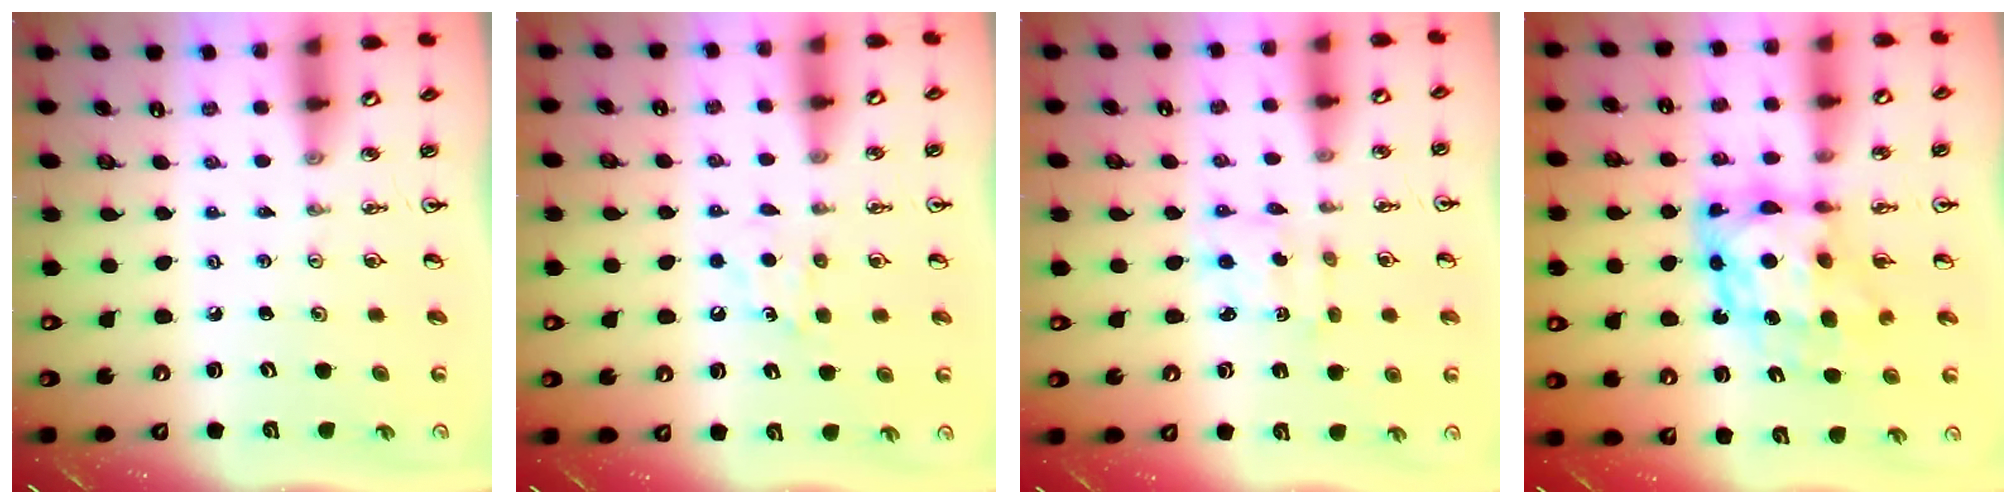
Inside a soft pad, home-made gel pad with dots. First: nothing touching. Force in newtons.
{"total": 5.9, "press": 5.9, "slide": 0.6}
{"total": 2.2, "press": 2.0, "slide": 0.8}
{"total": 9.8, "press": 9.7, "slide": 1.2}